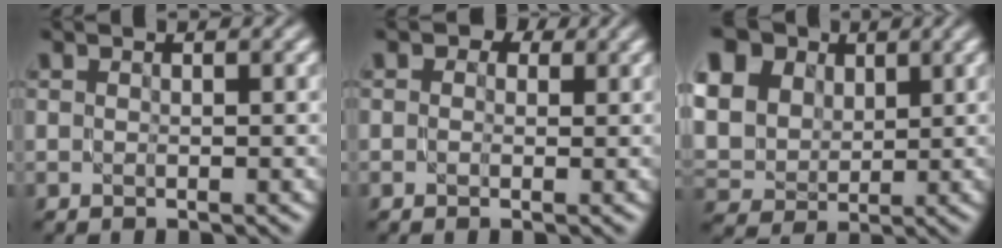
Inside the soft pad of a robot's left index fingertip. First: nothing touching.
{"total": 2.2, "force": [0.8, 1.6, 1.2], "torque": [-0.009, 0.002, -0.011]}
{"total": 15.6, "force": [7.2, 12.0, 6.9], "torque": [-0.204, 0.034, 0.126]}